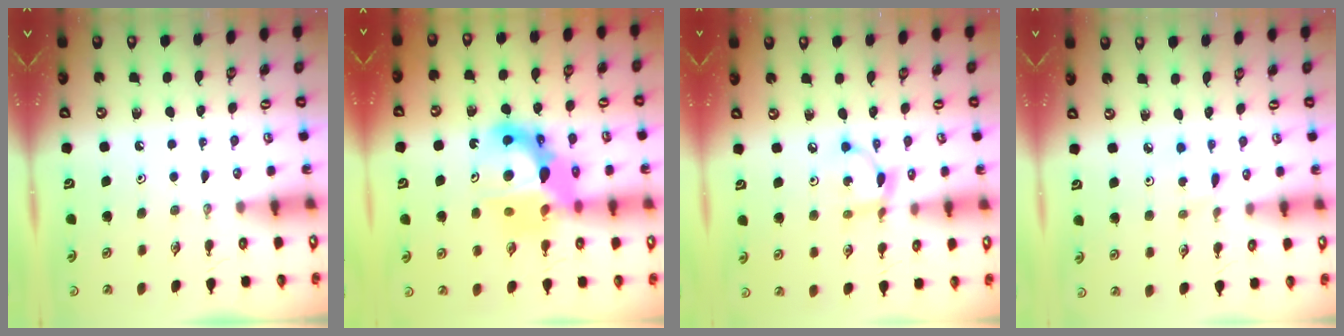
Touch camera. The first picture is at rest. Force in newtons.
{"total": 15.6, "press": 15.5, "slide": 1.6}
{"total": 6.0, "press": 6.0, "slide": 0.1}
{"total": 2.3, "press": 2.3, "slide": 0.3}